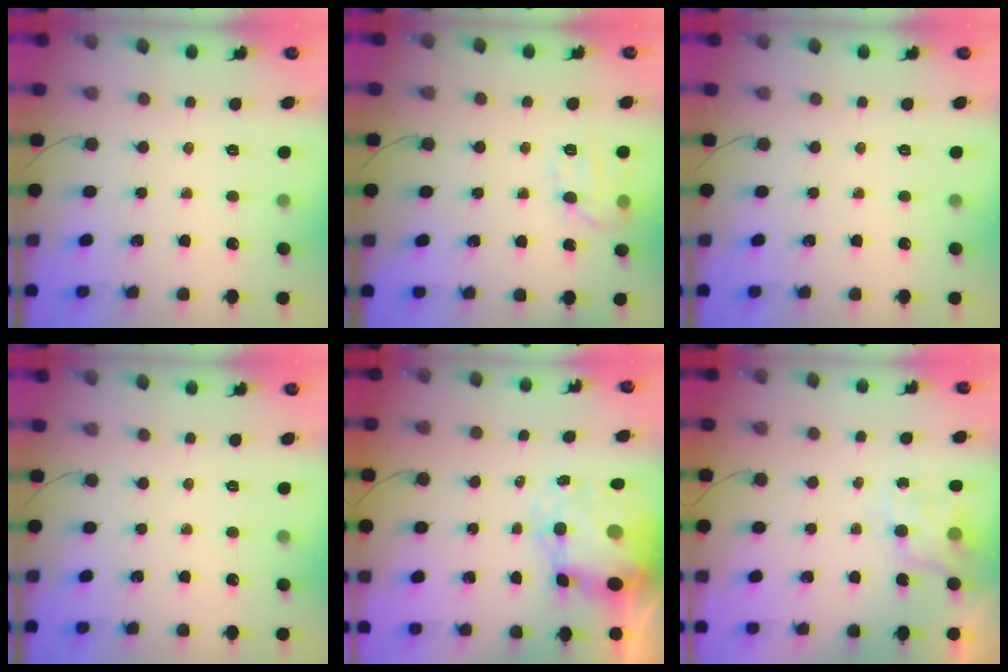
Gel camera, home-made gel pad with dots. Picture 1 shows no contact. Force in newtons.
{"total": 10.7, "press": 10.7, "slide": 0.6}
{"total": 0.0}
{"total": 0.0}
{"total": 9.6, "press": 9.2, "slide": 2.4}
{"total": 4.9, "press": 4.9, "slide": 0.6}